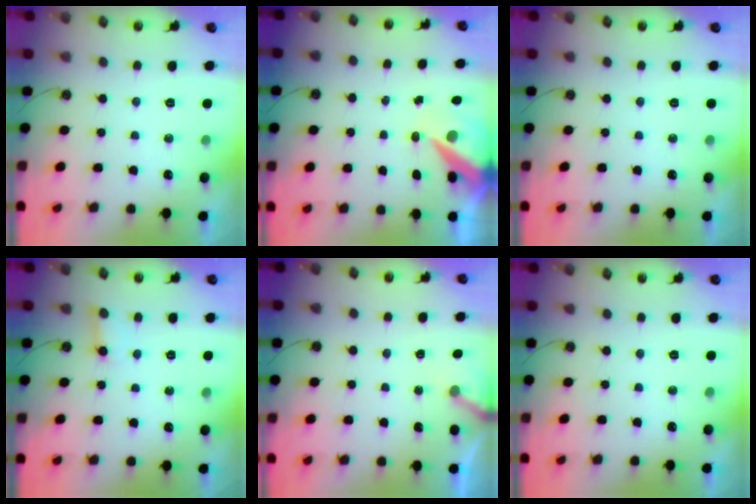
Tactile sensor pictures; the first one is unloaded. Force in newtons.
{"total": 9.3, "press": 9.2, "slide": 1.1}
{"total": 0.0}
{"total": 4.7, "press": 4.7, "slide": 0.4}
{"total": 3.5, "press": 3.5, "slide": 0.2}
{"total": 0.0}